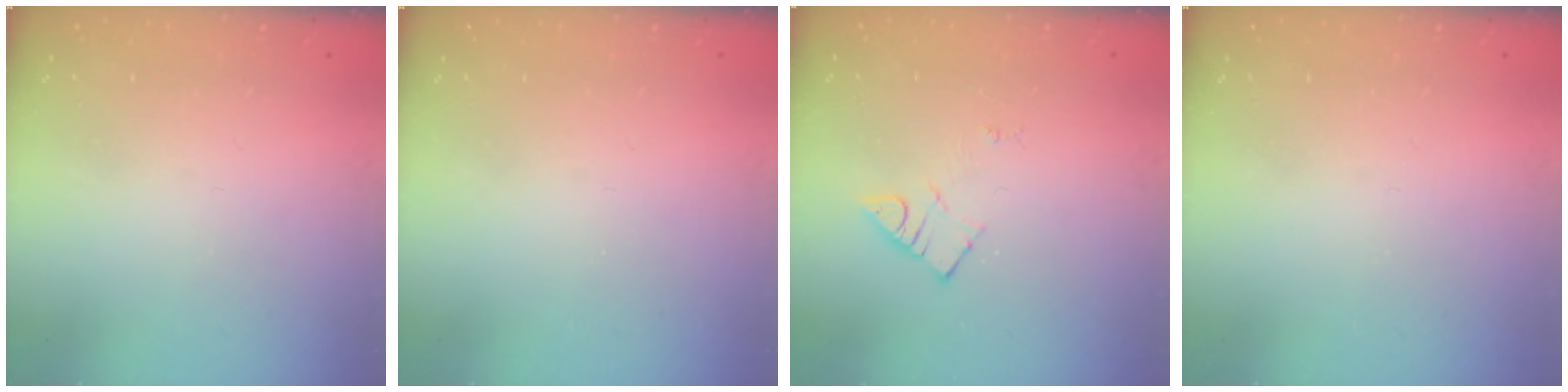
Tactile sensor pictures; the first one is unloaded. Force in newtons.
{"total": 0.0}
{"total": 4.2, "press": 4.1, "slide": 0.6}
{"total": 0.0}